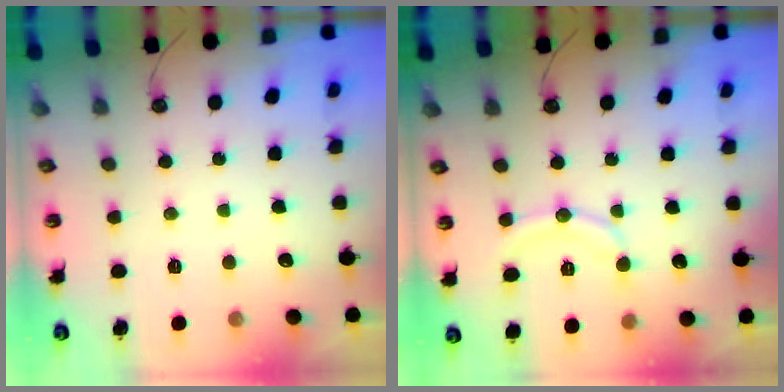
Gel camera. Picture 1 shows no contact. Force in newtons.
{"total": 9.1, "press": 9.1, "slide": 0.0}